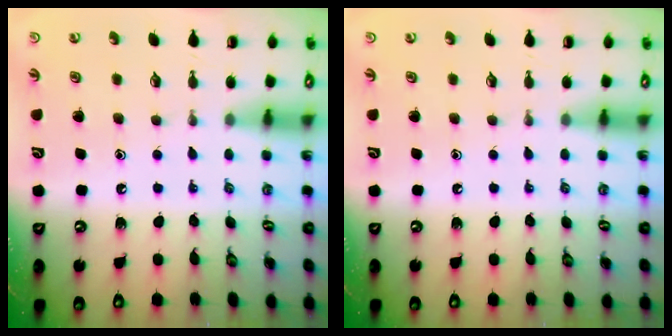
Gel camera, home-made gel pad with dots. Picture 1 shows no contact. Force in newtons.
{"total": 0.0}